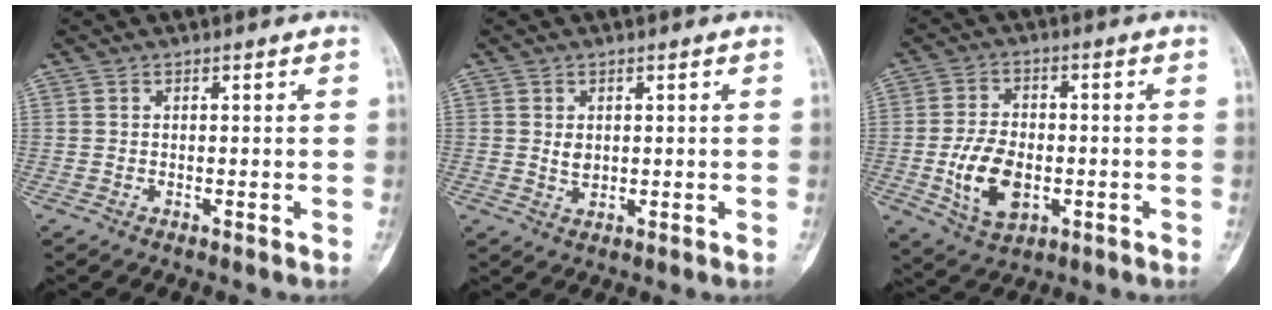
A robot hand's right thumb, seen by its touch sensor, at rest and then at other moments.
{"total": 2.2, "force": [0.4, 1.6, 1.4], "torque": [-0.020, -0.006, 0.014]}
{"total": 10.6, "force": [-2.3, 6.7, 7.9], "torque": [-0.129, 0.004, -0.034]}